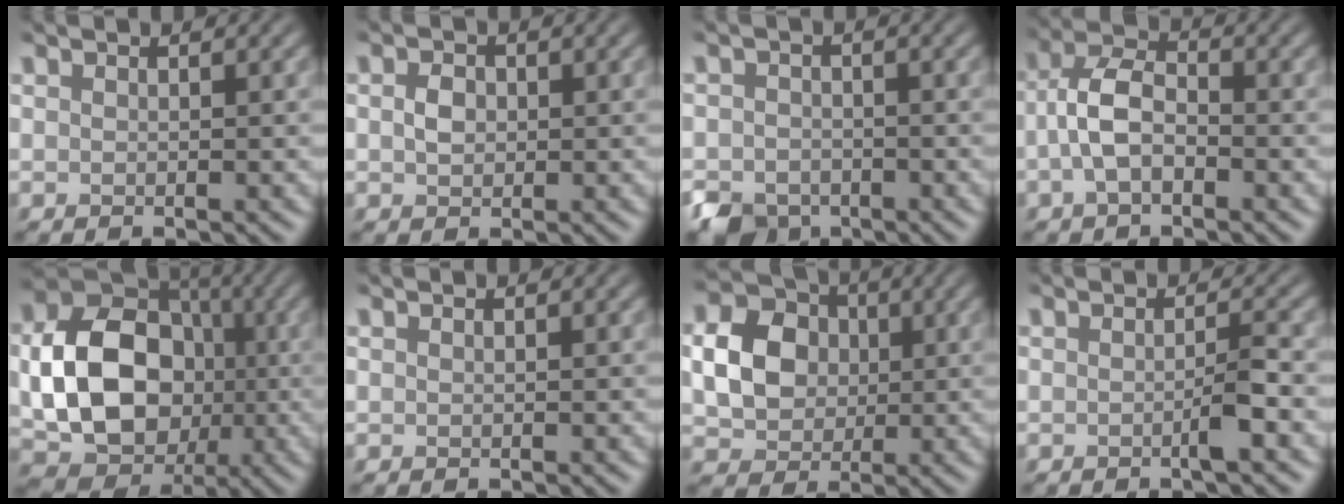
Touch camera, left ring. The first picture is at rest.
{"total": 1.5, "force": [-0.9, 1.0, 0.6], "torque": [-0.014, -0.006, -0.022]}
{"total": 3.3, "force": [-2.1, 2.5, 0.6], "torque": [-0.013, -0.009, -0.044]}
{"total": 4.3, "force": [-2.2, 2.3, 2.9], "torque": [-0.060, -0.001, -0.051]}
{"total": 12.5, "force": [-2.5, 9.3, 8.0], "torque": [-0.135, -0.010, -0.054]}
{"total": 0.0}
{"total": 7.4, "force": [-0.7, 6.1, 4.1], "torque": [-0.086, 0.000, -0.026]}
{"total": 2.4, "force": [-1.6, 0.0, 1.7], "torque": [-0.031, -0.003, -0.031]}